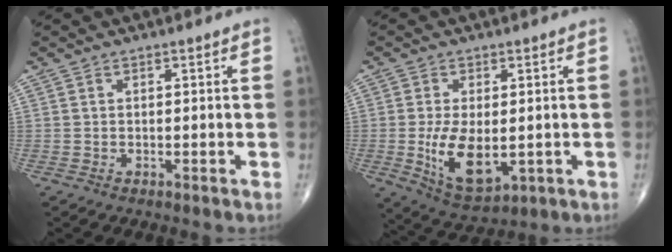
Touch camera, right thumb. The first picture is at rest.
{"total": 10.5, "force": [-1.3, 5.4, 8.9], "torque": [-0.152, -0.019, -0.006]}